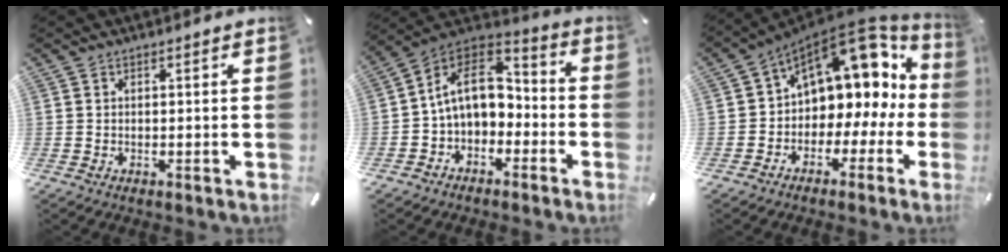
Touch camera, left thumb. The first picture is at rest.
{"total": 12.8, "force": [-0.5, 9.6, 8.4], "torque": [-0.153, 0.018, -0.007]}
{"total": 13.4, "force": [6.9, 9.1, 7.0], "torque": [-0.103, -0.062, 0.120]}